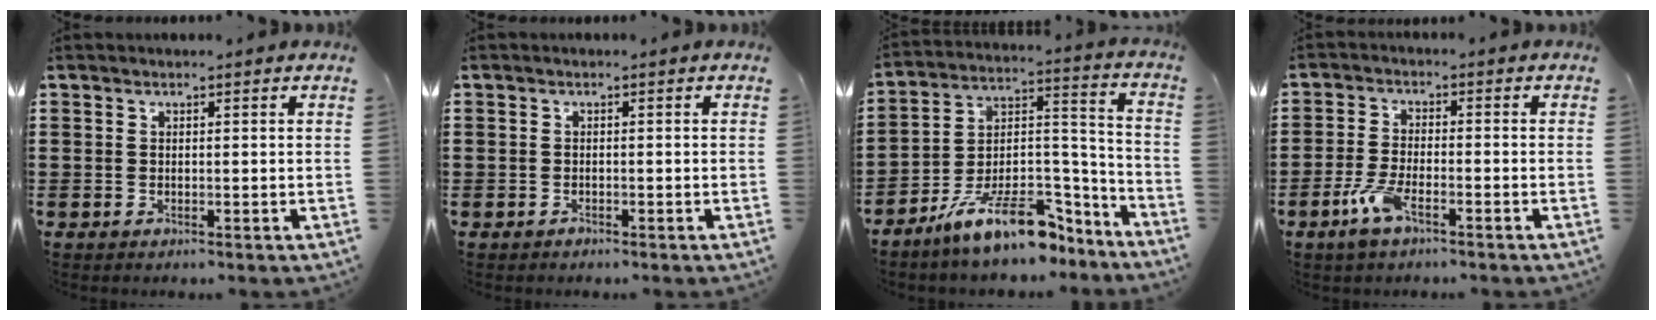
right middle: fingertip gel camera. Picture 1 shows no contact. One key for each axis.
{"total": 0.6, "fx": -0.6, "fy": 0.1, "fz": 0.0, "tx": 0.001, "ty": 0.002, "tz": -0.013}
{"total": 11.8, "fx": -9.0, "fy": 3.3, "fz": 7.0, "tx": -0.118, "ty": 0.026, "tz": -0.167}
{"total": 5.2, "fx": -2.9, "fy": 1.6, "fz": 4.0, "tx": -0.092, "ty": -0.002, "tz": -0.058}